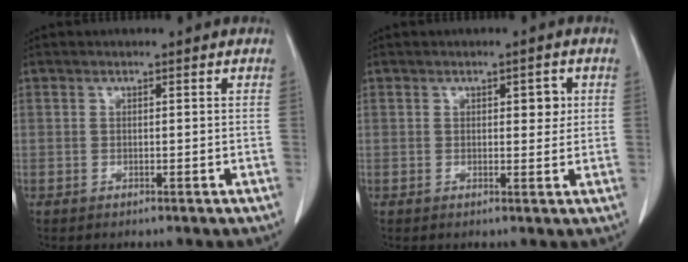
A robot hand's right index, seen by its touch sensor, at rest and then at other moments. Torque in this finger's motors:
{"motor_torque": [0.19, 0.17, 0.02, 0.01]}